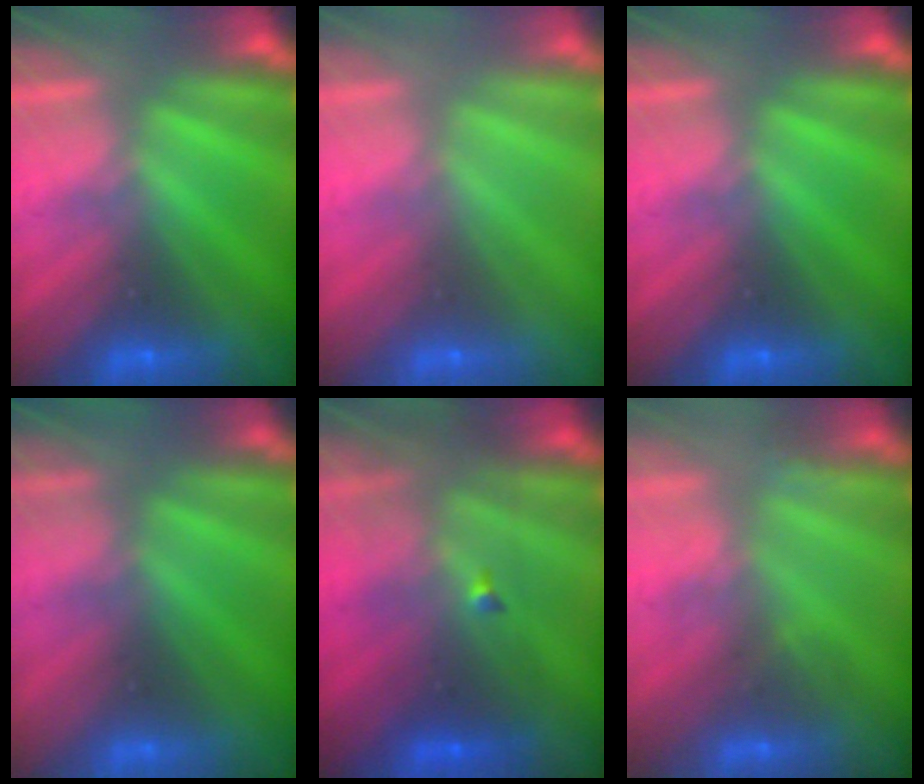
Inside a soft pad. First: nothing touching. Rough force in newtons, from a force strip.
{"total": 3.4}
{"total": 0.0}
{"total": 2.7}
{"total": 3.9}
{"total": 2.8}